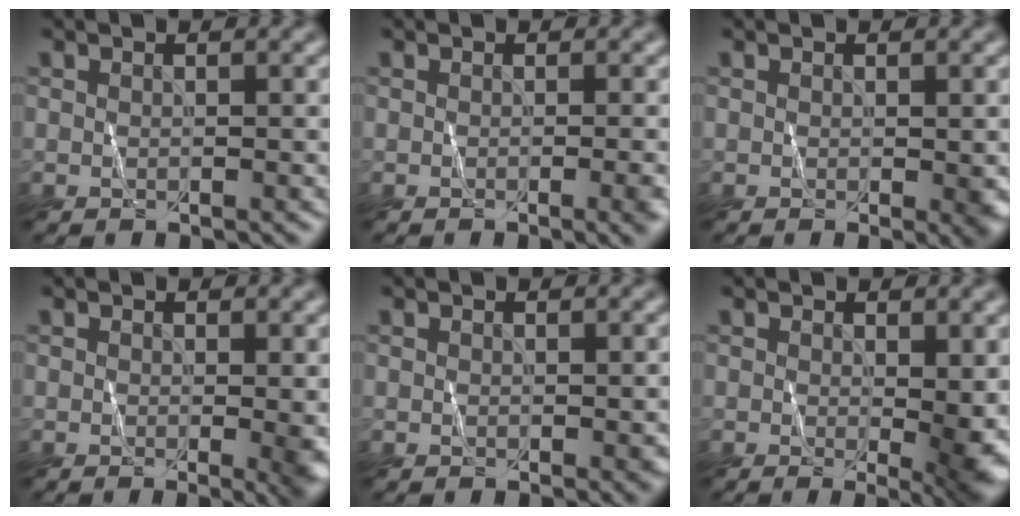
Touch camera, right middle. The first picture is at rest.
{"total": 2.1, "force": [-0.8, 0.7, 1.9], "torque": [-0.006, 0.004, 0.001]}
{"total": 1.3, "force": [-0.2, 0.4, 1.3], "torque": [-0.012, 0.000, 0.005]}
{"total": 2.7, "force": [-0.1, 0.6, 2.6], "torque": [-0.027, -0.004, 0.008]}
{"total": 0.8, "force": [-0.2, 0.4, 0.7], "torque": [-0.003, 0.003, 0.006]}
{"total": 4.7, "force": [0.0, 1.4, 4.5], "torque": [-0.064, -0.008, 0.013]}